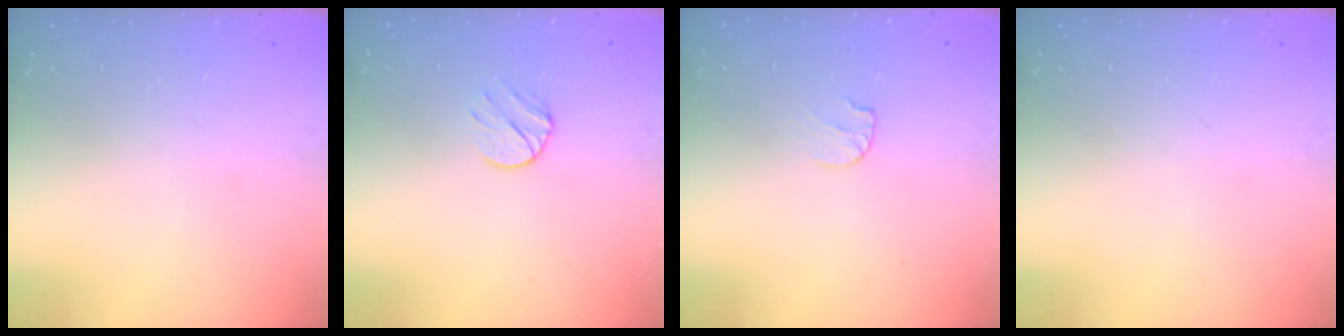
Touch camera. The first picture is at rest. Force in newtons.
{"total": 6.9, "press": 6.9, "slide": 0.7}
{"total": 4.2, "press": 4.2, "slide": 0.5}
{"total": 0.0}